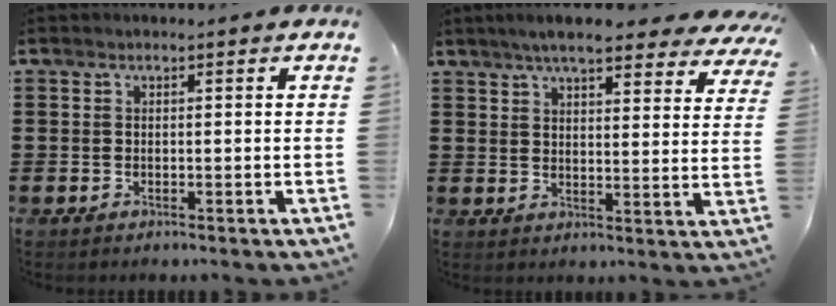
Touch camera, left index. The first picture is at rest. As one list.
[{"total": 6.8, "force": [6.0, 0.6, 3.1], "torque": [-0.073, -0.018, 0.104]}]